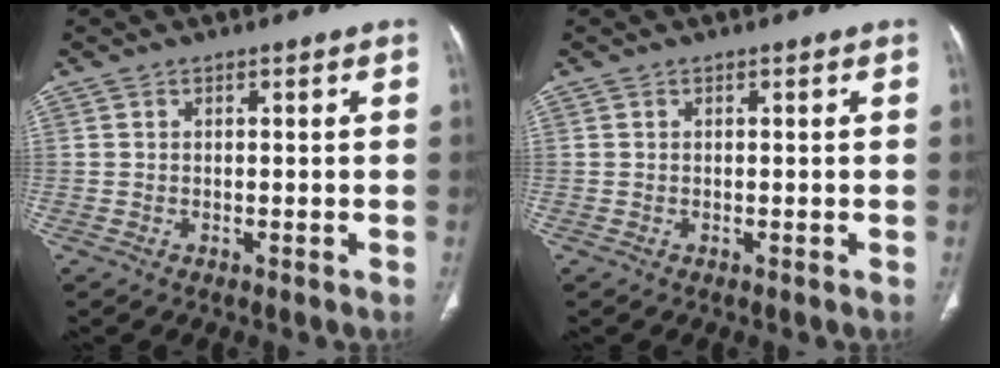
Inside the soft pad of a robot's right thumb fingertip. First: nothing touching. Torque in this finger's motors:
{"motor_torque": [-0.02, 0.02, -0.01, 0.01, 0.00]}